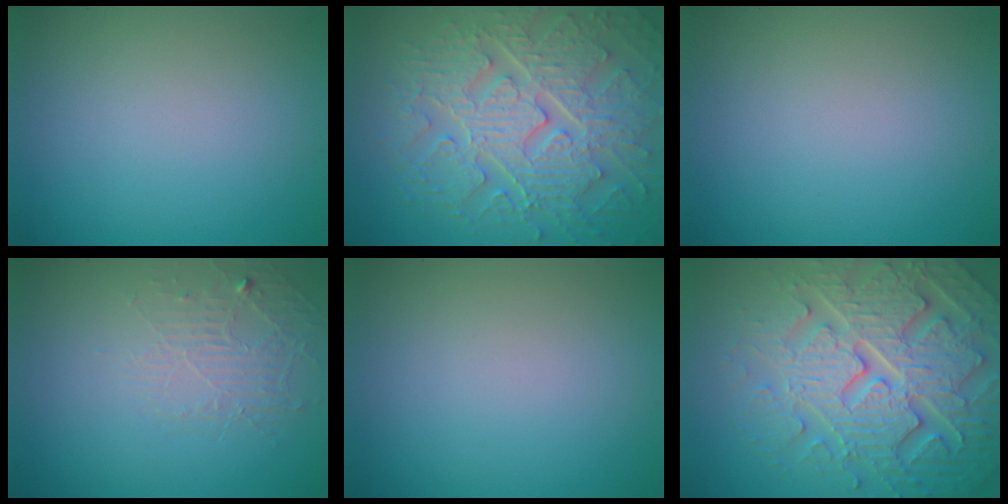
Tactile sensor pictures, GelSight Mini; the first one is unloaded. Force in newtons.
{"total": 9.4, "press": 6.8, "slide": 6.5}
{"total": 0.0}
{"total": 1.8, "press": 0.8, "slide": 1.6}
{"total": 0.0}
{"total": 8.1, "press": 7.9, "slide": 1.9}